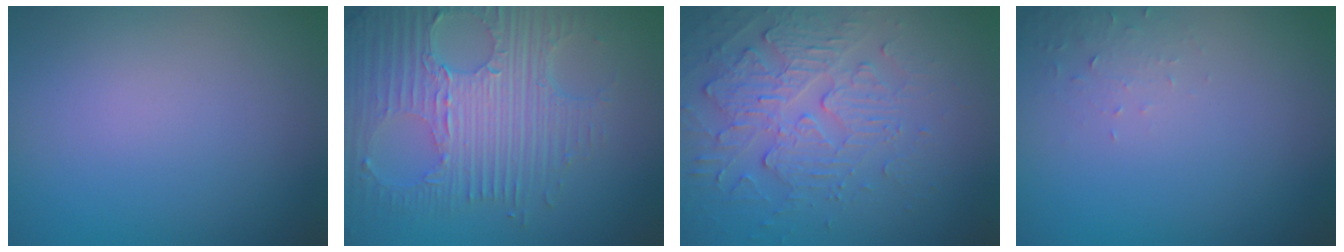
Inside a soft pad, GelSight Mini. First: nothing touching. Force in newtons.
{"total": 8.0, "press": 5.8, "slide": 5.6}
{"total": 4.1, "press": 3.5, "slide": 2.2}
{"total": 1.2, "press": 1.2, "slide": 0.1}